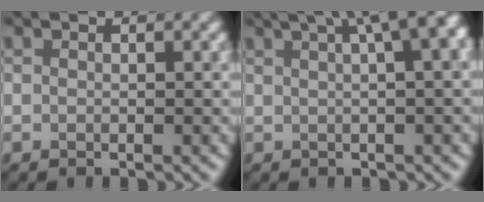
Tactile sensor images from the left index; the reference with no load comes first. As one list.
[{"total": 11.8, "force": [5.1, 5.0, 9.4], "torque": [-0.086, 0.069, 0.048]}]